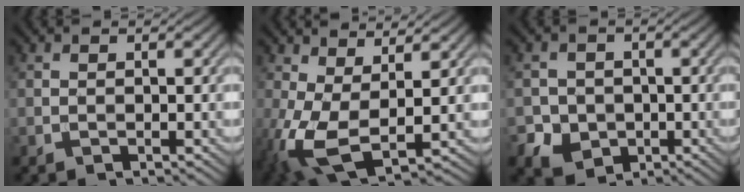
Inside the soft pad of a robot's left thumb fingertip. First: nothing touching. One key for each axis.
{"total": 8.7, "fx": -0.3, "fy": 4.2, "fz": 7.6, "tx": -0.197, "ty": -0.010, "tz": -0.007}
{"total": 5.2, "fx": -1.6, "fy": 4.7, "fz": 1.3, "tx": -0.032, "ty": -0.005, "tz": -0.050}